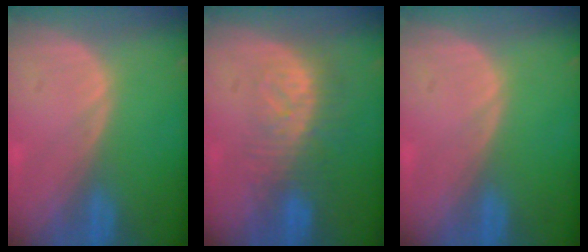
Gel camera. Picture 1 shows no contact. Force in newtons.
{"total": 8.3, "press": 7.2, "slide": 4.1}
{"total": 0.0}